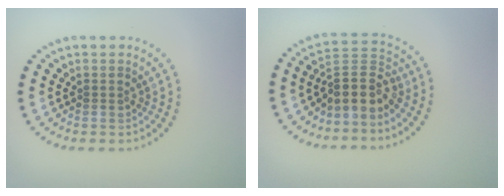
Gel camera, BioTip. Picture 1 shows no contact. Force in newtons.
{"total": 3.8, "press": 3.1, "slide": 2.2}